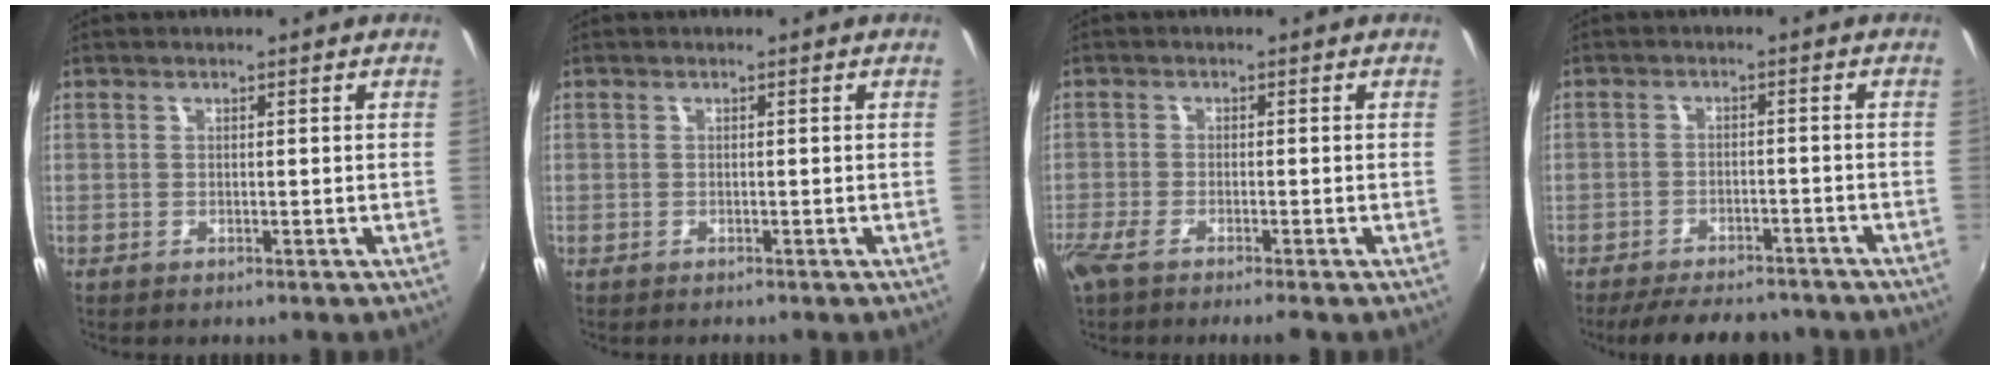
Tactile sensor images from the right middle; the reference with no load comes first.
{"total": 1.4, "force": [-1.3, 0.4, 0.1], "torque": [-0.009, 0.000, -0.022]}
{"total": 4.7, "force": [-3.6, 0.2, 3.0], "torque": [-0.069, -0.019, -0.068]}
{"total": 11.3, "force": [-9.3, 4.3, 4.8], "torque": [-0.109, -0.002, -0.131]}